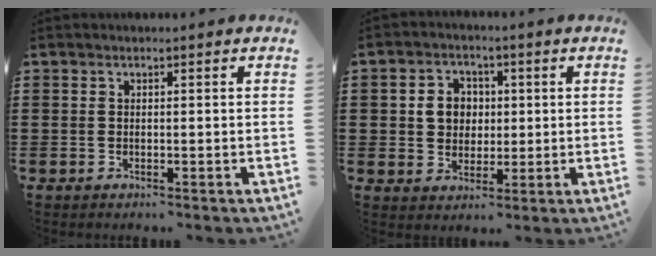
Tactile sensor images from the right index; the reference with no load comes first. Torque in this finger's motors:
{"motor_torque": [0.46, -0.42, 0.18, 0.08]}